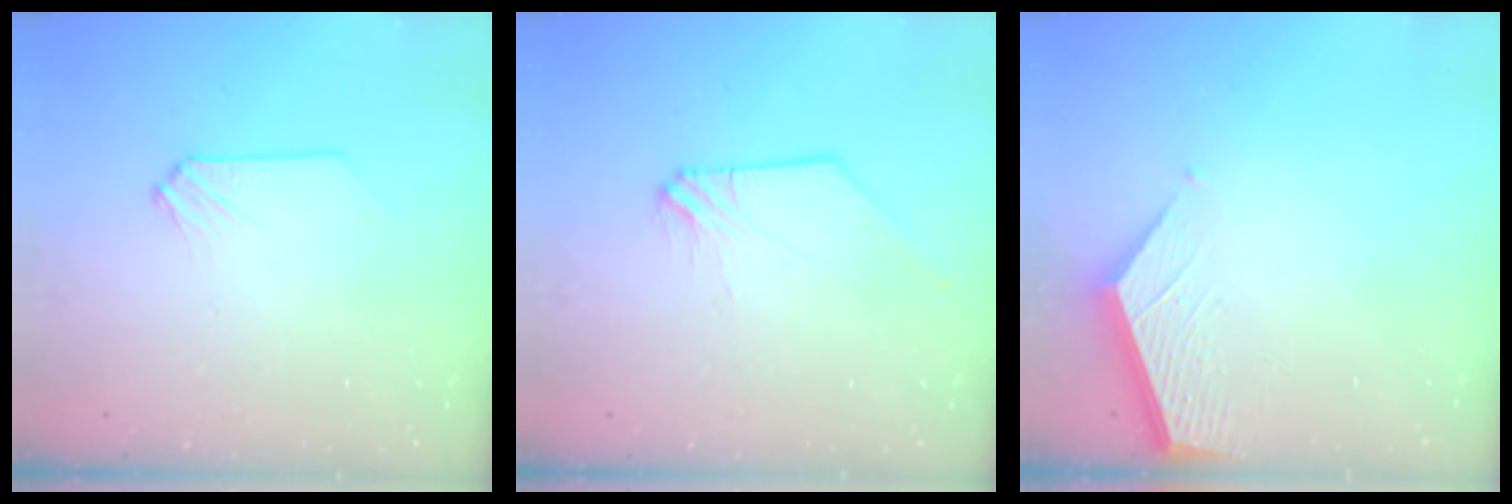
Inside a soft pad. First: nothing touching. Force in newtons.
{"total": 0.9, "press": 0.9, "slide": 0.1}
{"total": 3.5, "press": 3.5, "slide": 0.4}